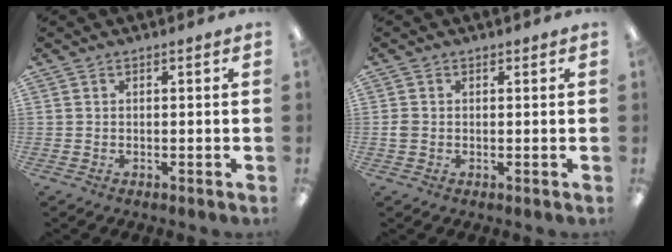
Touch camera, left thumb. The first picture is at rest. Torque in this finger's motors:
{"motor_torque": [-0.16, 0.13, 0.17, -0.04, 0.00]}